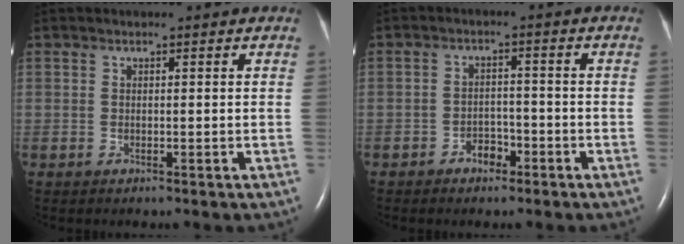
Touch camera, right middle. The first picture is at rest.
{"total": 2.9, "force": [-1.9, 1.7, 1.3], "torque": [-0.017, 0.007, -0.030]}